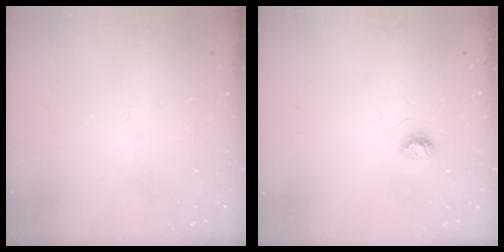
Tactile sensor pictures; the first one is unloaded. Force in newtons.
{"total": 3.8, "press": 3.8, "slide": 0.5}